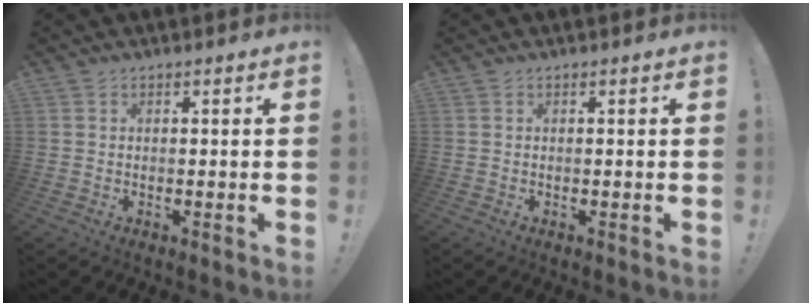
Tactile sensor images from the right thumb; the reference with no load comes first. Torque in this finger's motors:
{"motor_torque": [-0.01, 0.00, -0.04, 0.06, 0.02]}